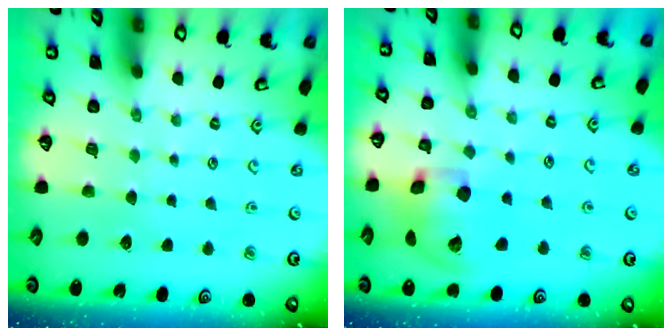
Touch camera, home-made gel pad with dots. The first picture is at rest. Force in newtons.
{"total": 15.0, "press": 14.8, "slide": 2.3}